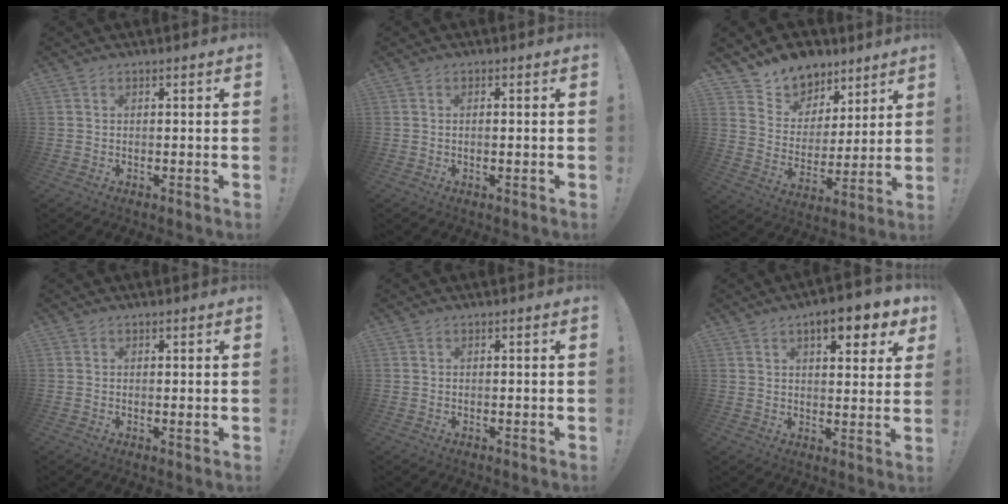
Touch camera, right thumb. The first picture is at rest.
{"total": 1.1, "force": [-0.3, 0.2, 1.0], "torque": [-0.013, -0.001, -0.006]}
{"total": 10.6, "force": [8.5, 6.2, 0.7], "torque": [-0.027, -0.072, 0.165]}
{"total": 0.7, "force": [0.3, 0.3, 0.6], "torque": [0.002, -0.005, 0.002]}
{"total": 0.0}
{"total": 9.3, "force": [5.3, 3.1, 7.0], "torque": [-0.088, -0.025, 0.086]}